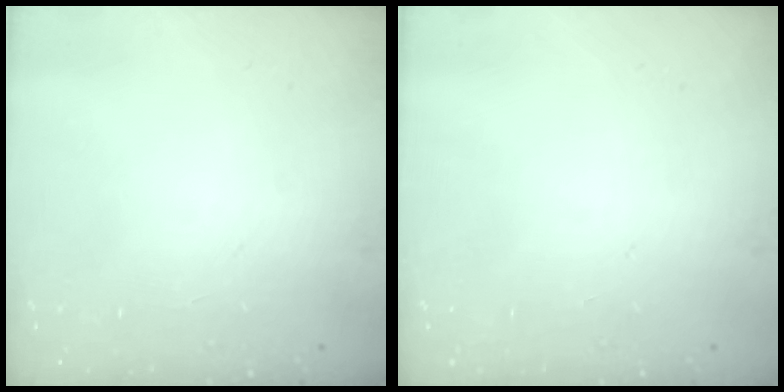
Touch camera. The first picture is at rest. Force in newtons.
{"total": 0.0}